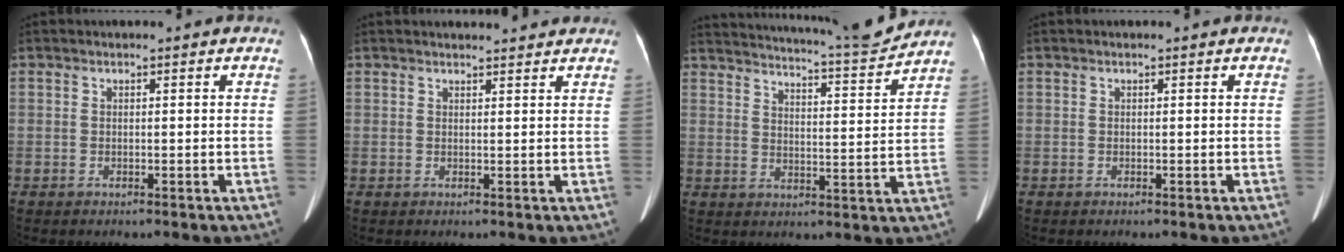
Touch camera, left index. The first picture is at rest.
{"total": 4.0, "force": [3.9, 0.5, 0.9], "torque": [-0.014, 0.014, 0.044]}
{"total": 14.3, "force": [13.7, -1.2, 4.0], "torque": [-0.071, -0.041, 0.190]}
{"total": 0.0}